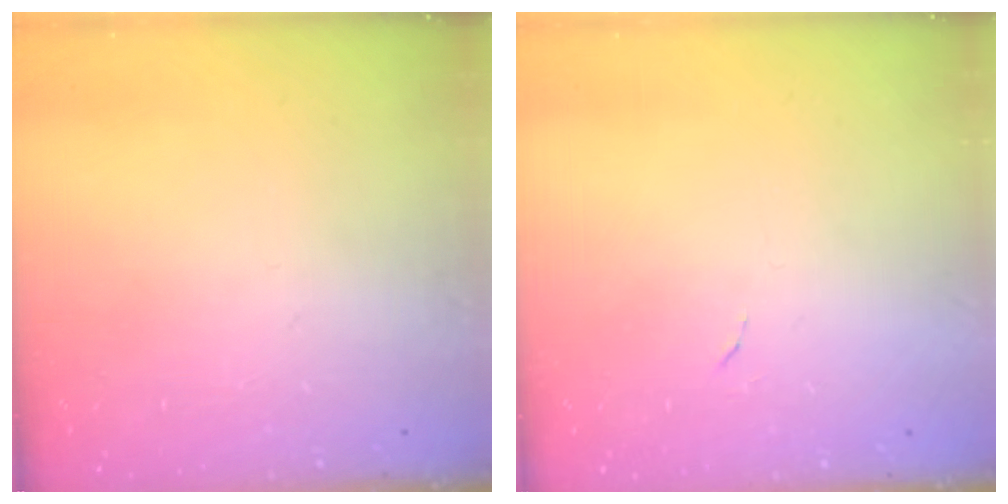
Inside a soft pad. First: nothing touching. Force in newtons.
{"total": 3.8, "press": 3.8, "slide": 0.2}